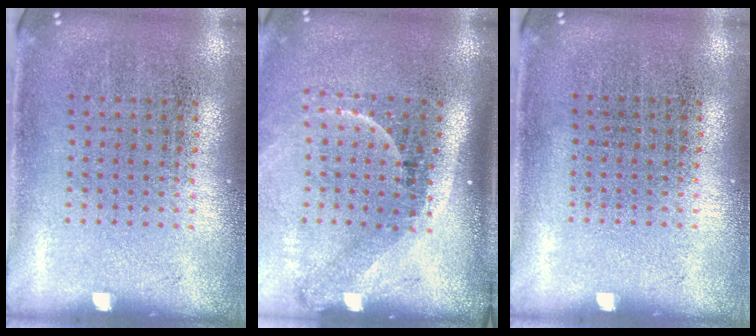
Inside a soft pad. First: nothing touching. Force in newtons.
{"total": 2.2, "press": 1.5, "slide": 1.7}
{"total": 0.0}